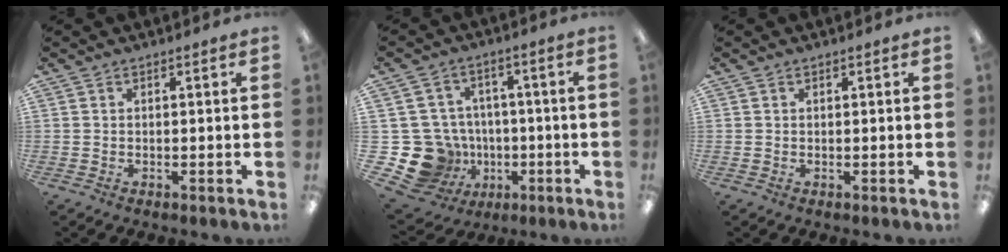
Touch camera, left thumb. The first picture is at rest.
{"total": 15.2, "force": [-3.3, 14.1, 4.7], "torque": [-0.117, 0.016, -0.026]}
{"total": 0.0}